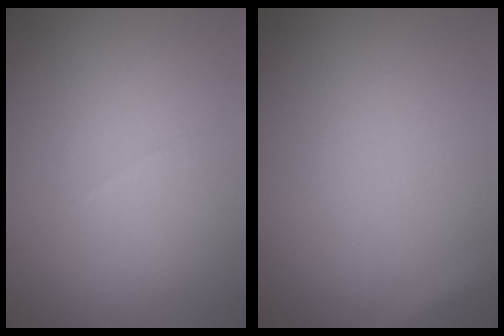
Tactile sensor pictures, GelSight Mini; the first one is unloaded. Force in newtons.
{"total": 2.7, "press": 2.7, "slide": 0.1}